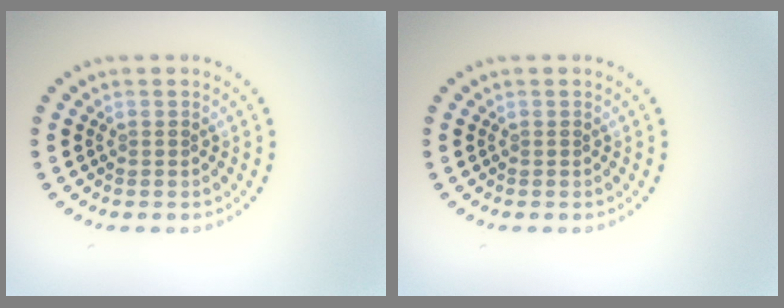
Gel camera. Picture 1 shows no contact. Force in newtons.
{"total": 0.0}